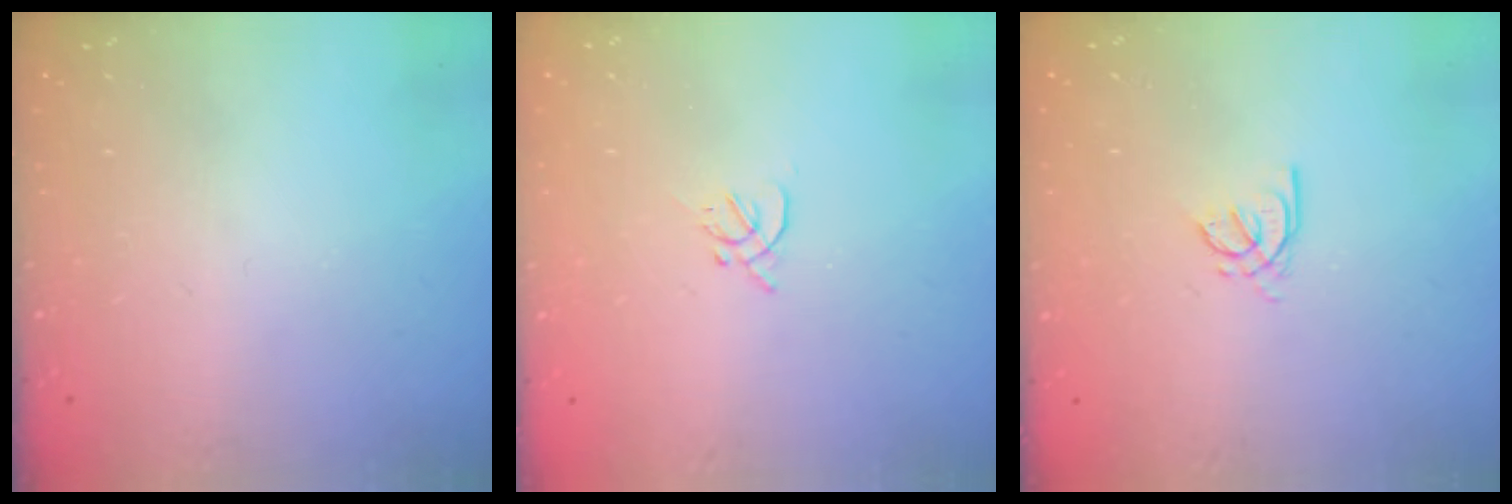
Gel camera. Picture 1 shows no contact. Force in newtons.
{"total": 1.9, "press": 1.8, "slide": 0.5}
{"total": 2.1, "press": 2.0, "slide": 0.6}